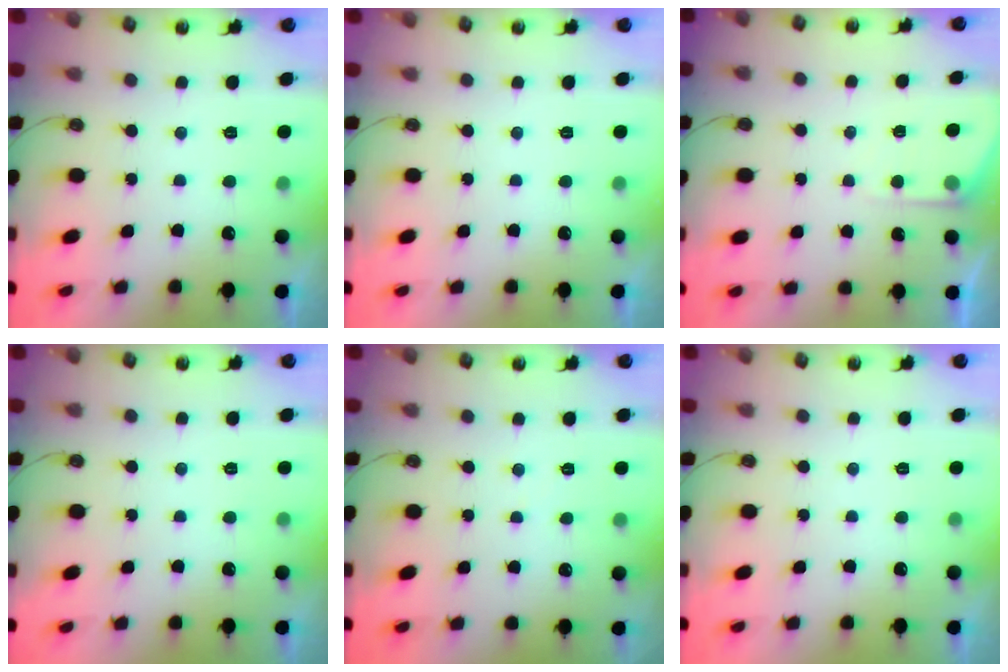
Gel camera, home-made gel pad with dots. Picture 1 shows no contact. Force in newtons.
{"total": 0.0}
{"total": 4.6, "press": 4.6, "slide": 0.5}
{"total": 0.0}
{"total": 1.7, "press": 1.6, "slide": 0.3}
{"total": 0.0}